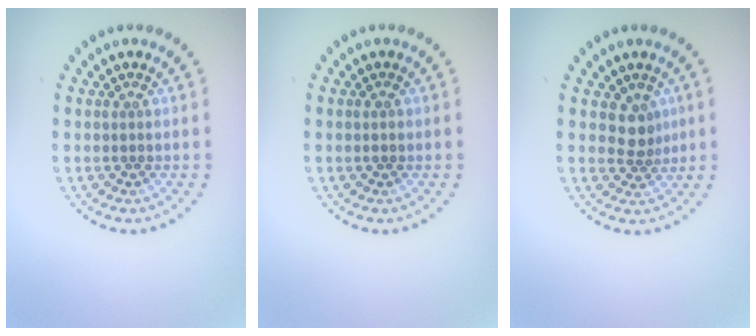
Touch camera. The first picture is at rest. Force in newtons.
{"total": 0.8, "press": 0.8, "slide": 0.2}
{"total": 2.1, "press": 1.7, "slide": 1.3}